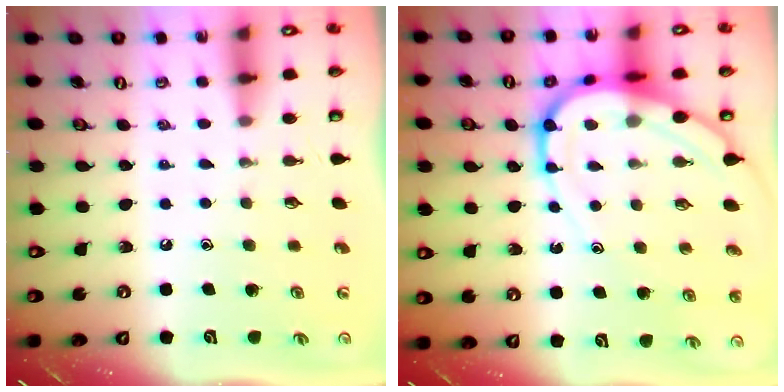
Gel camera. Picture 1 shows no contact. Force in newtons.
{"total": 13.1, "press": 13.1, "slide": 1.2}